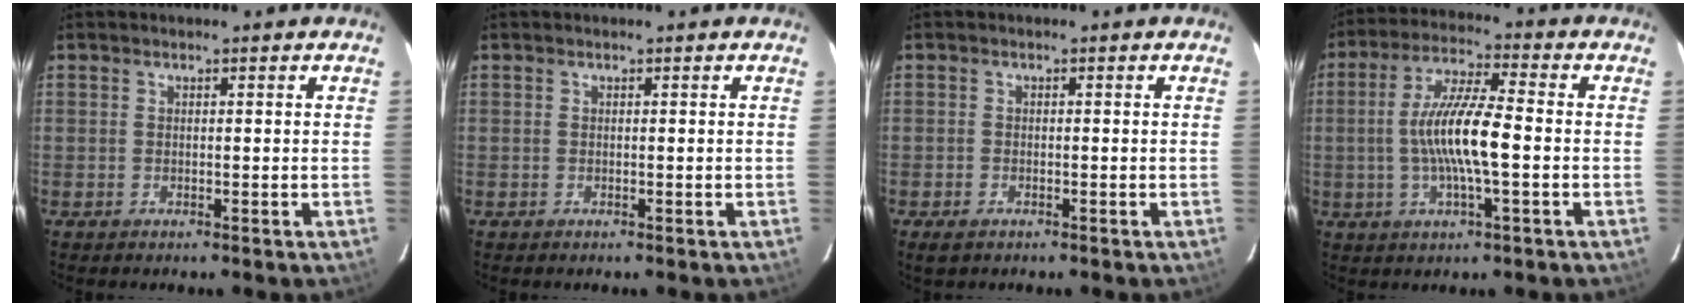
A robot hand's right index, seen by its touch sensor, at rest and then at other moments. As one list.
[{"total": 0.0}, {"total": 2.0, "force": [-1.4, 1.0, 1.0], "torque": [-0.022, -0.005, -0.026]}, {"total": 11.3, "force": [-1.4, 1.7, 11.1], "torque": [-0.214, 0.004, -0.028]}]